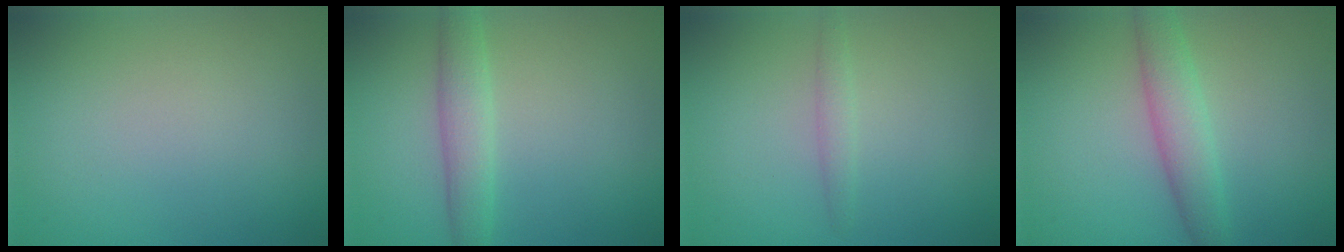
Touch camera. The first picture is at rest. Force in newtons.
{"total": 3.0, "press": 3.0, "slide": 0.0}
{"total": 1.1, "press": 1.1, "slide": 0.0}
{"total": 3.4, "press": 3.4, "slide": 0.0}